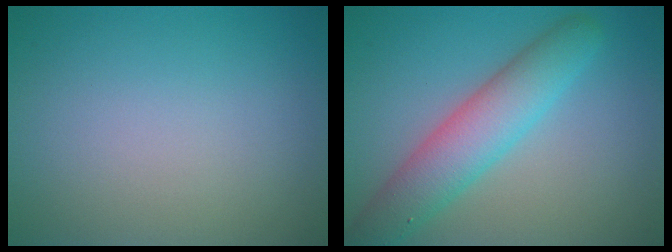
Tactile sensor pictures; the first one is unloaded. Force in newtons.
{"total": 5.7, "press": 5.7, "slide": 0.1}